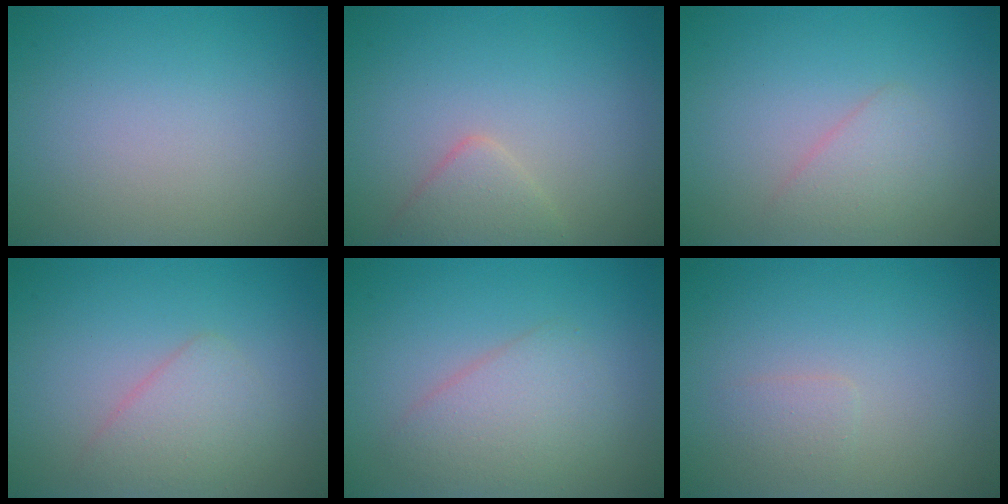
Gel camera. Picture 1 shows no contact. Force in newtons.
{"total": 2.2, "press": 2.2, "slide": 0.2}
{"total": 1.9, "press": 1.8, "slide": 0.1}
{"total": 2.4, "press": 2.4, "slide": 0.2}
{"total": 3.0, "press": 3.0, "slide": 0.1}
{"total": 1.0, "press": 1.0, "slide": 0.1}